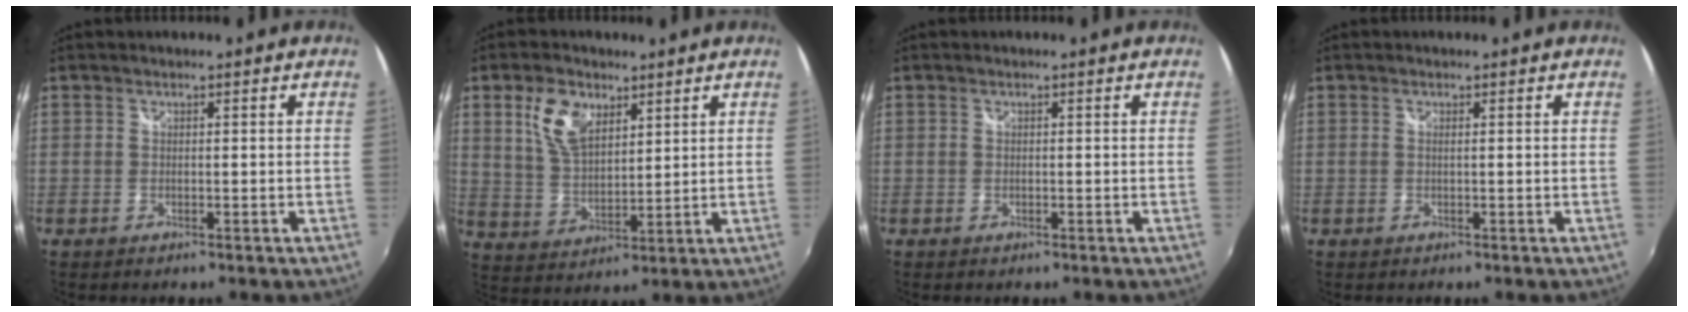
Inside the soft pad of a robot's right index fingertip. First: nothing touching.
{"total": 9.2, "force": [4.5, 5.2, 6.2], "torque": [-0.122, 0.010, 0.092]}
{"total": 0.0}
{"total": 0.6, "force": [0.0, -0.2, 0.6], "torque": [-0.009, 0.000, -0.002]}